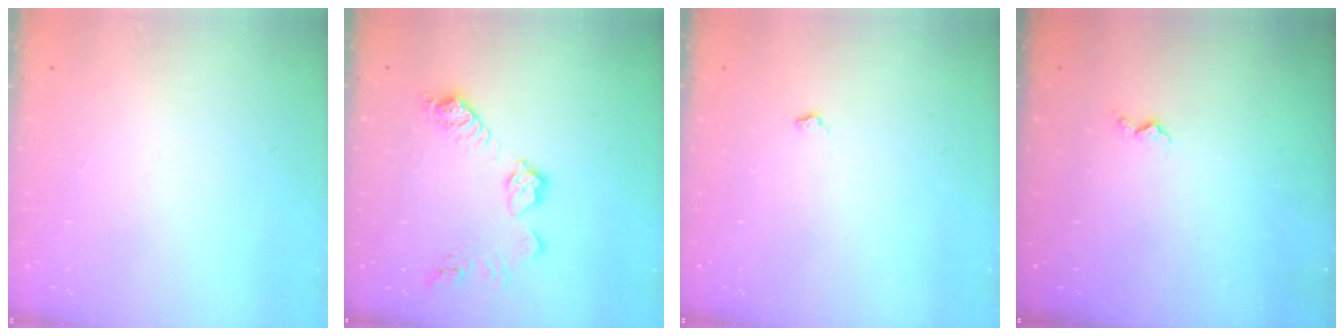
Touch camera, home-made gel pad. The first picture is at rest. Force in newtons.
{"total": 12.9, "press": 12.9, "slide": 0.7}
{"total": 3.6, "press": 3.5, "slide": 0.6}
{"total": 3.9, "press": 3.8, "slide": 0.4}